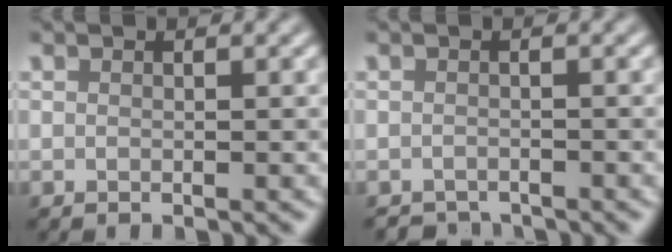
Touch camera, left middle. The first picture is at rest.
{"total": 1.5, "force": [-1.4, 0.3, -0.1], "torque": [0.008, -0.001, -0.023]}